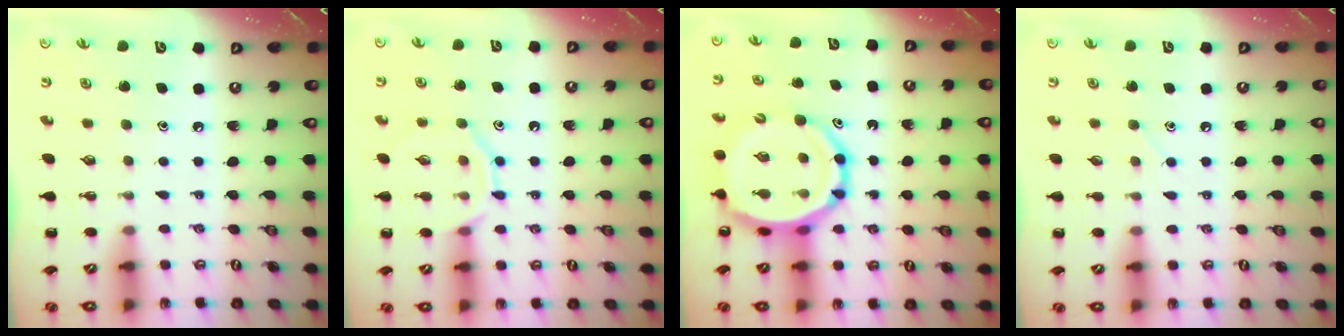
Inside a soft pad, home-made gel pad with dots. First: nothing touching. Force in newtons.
{"total": 9.8, "press": 9.8, "slide": 0.7}
{"total": 14.9, "press": 14.3, "slide": 4.0}
{"total": 2.9, "press": 2.7, "slide": 0.9}